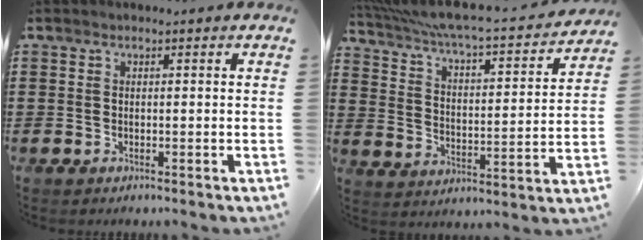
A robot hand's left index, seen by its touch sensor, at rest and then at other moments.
{"total": 4.6, "force": [4.1, 0.2, 2.0], "torque": [-0.064, -0.042, 0.060]}